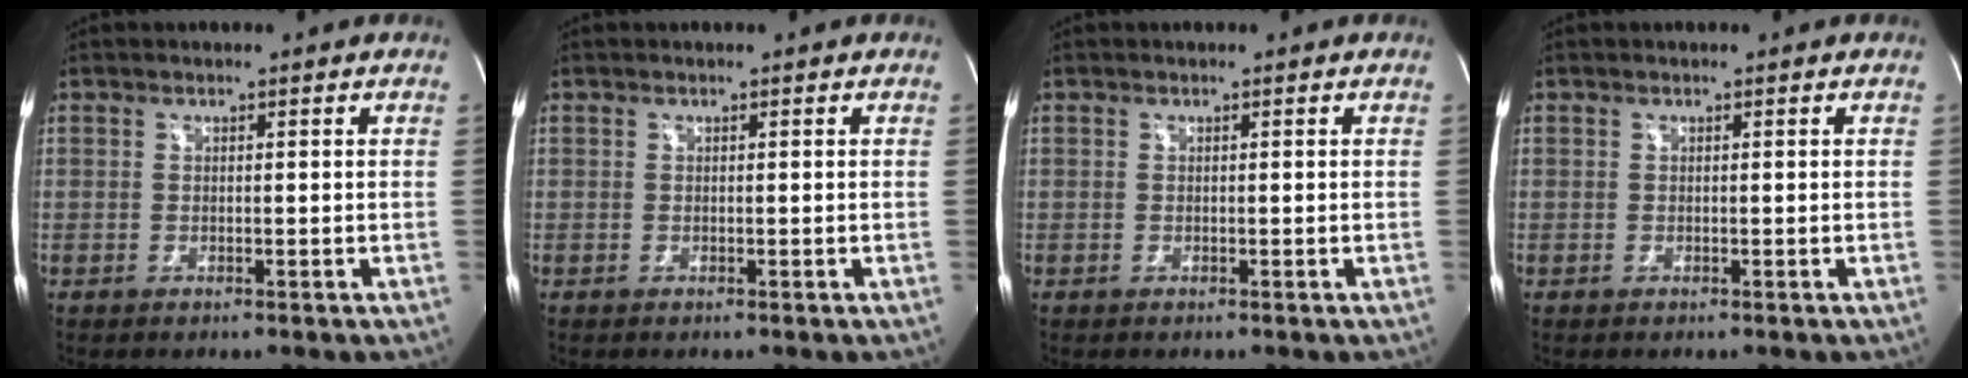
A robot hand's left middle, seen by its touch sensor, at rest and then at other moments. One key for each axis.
{"total": 0.0}
{"total": 0.0}
{"total": 0.0}